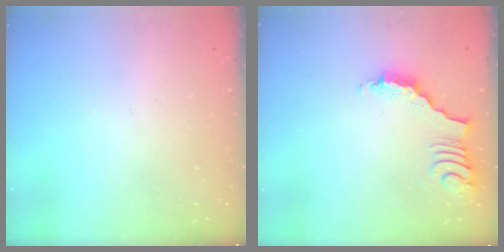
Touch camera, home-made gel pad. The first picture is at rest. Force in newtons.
{"total": 4.0, "press": 3.9, "slide": 0.7}